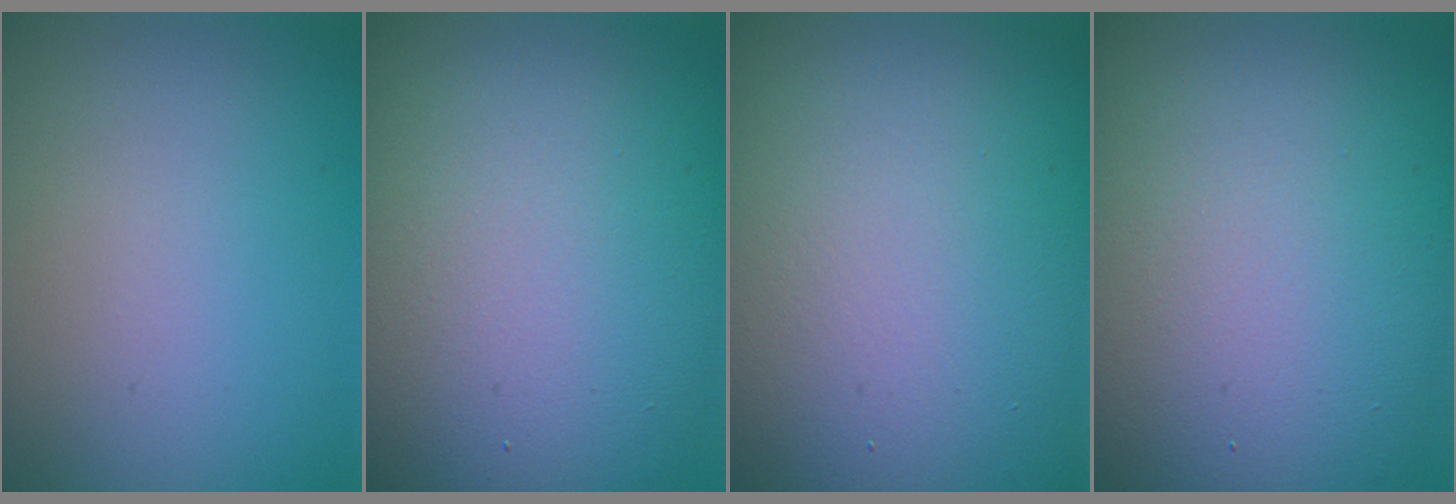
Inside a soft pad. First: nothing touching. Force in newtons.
{"total": 15.3, "press": 15.3, "slide": 1.0}
{"total": 24.2, "press": 24.2, "slide": 1.2}
{"total": 13.3, "press": 13.2, "slide": 0.8}